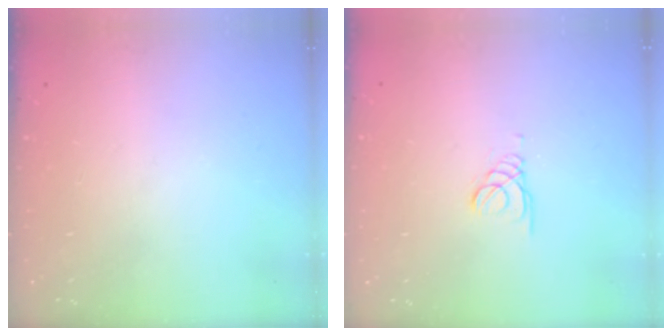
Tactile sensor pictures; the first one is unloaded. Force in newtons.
{"total": 1.0, "press": 1.0, "slide": 0.1}